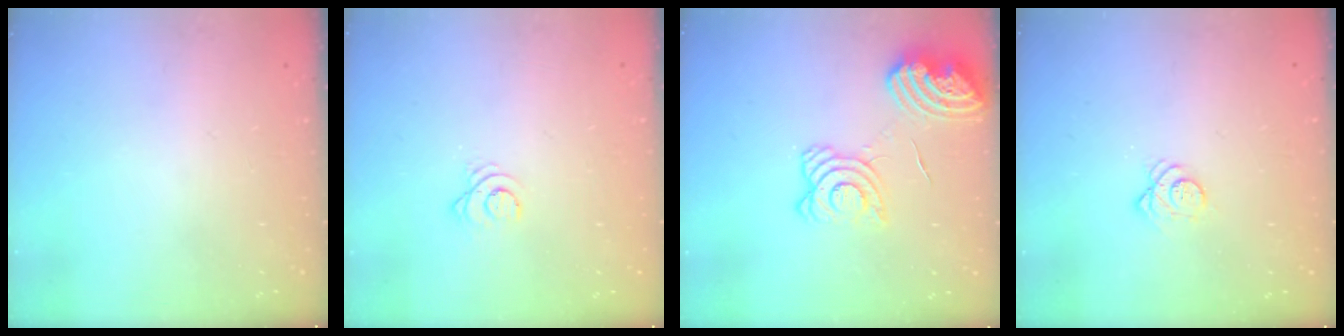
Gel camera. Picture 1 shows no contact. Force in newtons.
{"total": 2.7, "press": 2.7, "slide": 0.3}
{"total": 15.7, "press": 15.5, "slide": 1.9}
{"total": 4.3, "press": 4.3, "slide": 0.5}